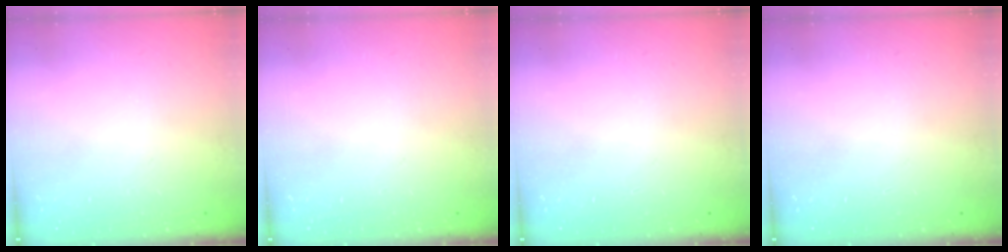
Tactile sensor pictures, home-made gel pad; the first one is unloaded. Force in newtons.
{"total": 0.0}
{"total": 0.0}
{"total": 0.0}